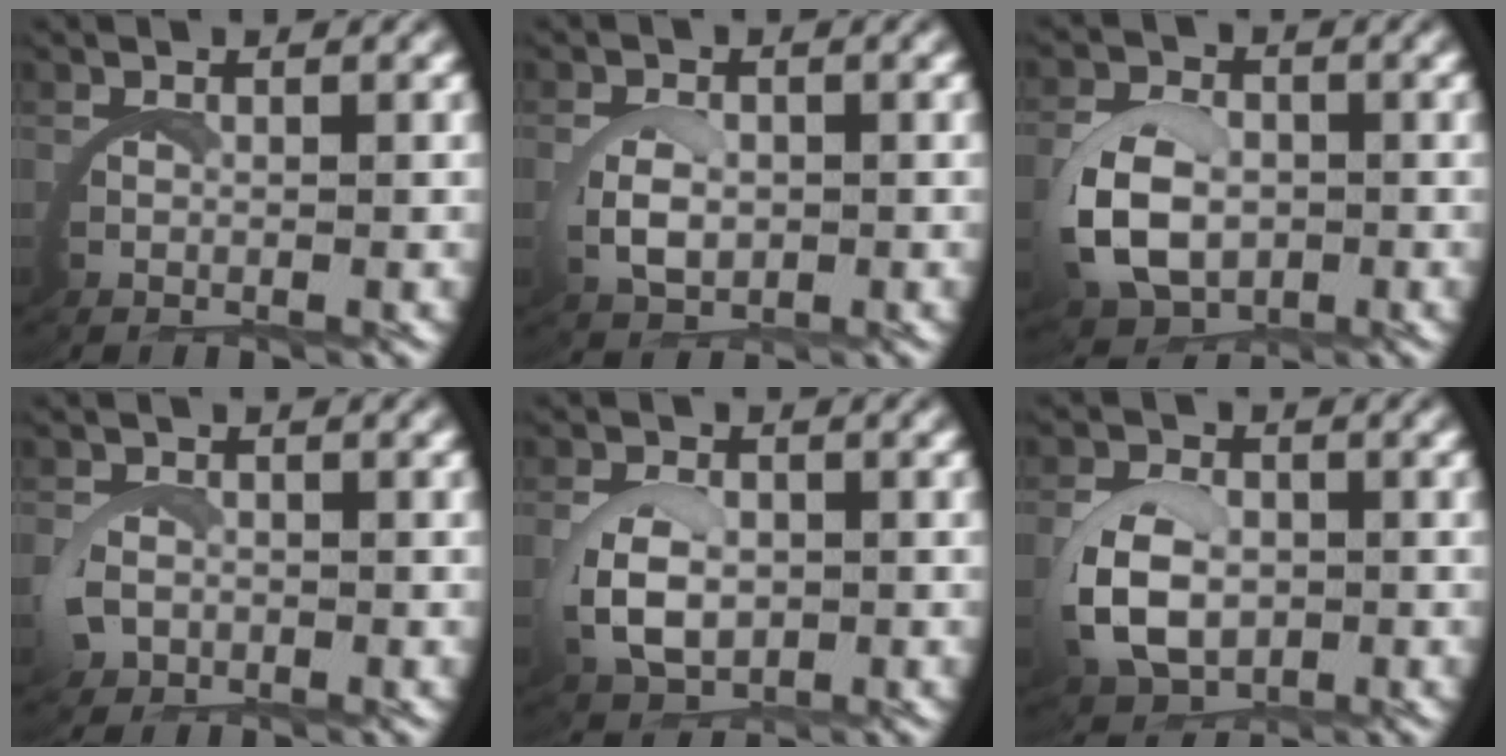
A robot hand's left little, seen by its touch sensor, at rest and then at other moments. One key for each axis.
{"total": 2.6, "fx": 0.5, "fy": 1.7, "fz": 1.9, "tx": -0.050, "ty": -0.007, "tz": 0.013}
{"total": 6.2, "fx": -0.4, "fy": 4.6, "fz": 4.1, "tx": -0.102, "ty": -0.018, "tz": 0.000}
{"total": 1.5, "fx": -0.1, "fy": 1.3, "fz": 0.7, "tx": -0.031, "ty": -0.010, "tz": -0.003}
{"total": 4.3, "fx": 0.2, "fy": 2.9, "fz": 3.1, "tx": -0.082, "ty": -0.011, "tz": 0.011}
{"total": 5.5, "fx": 0.0, "fy": 3.9, "fz": 3.8, "tx": -0.095, "ty": -0.013, "tz": 0.006}